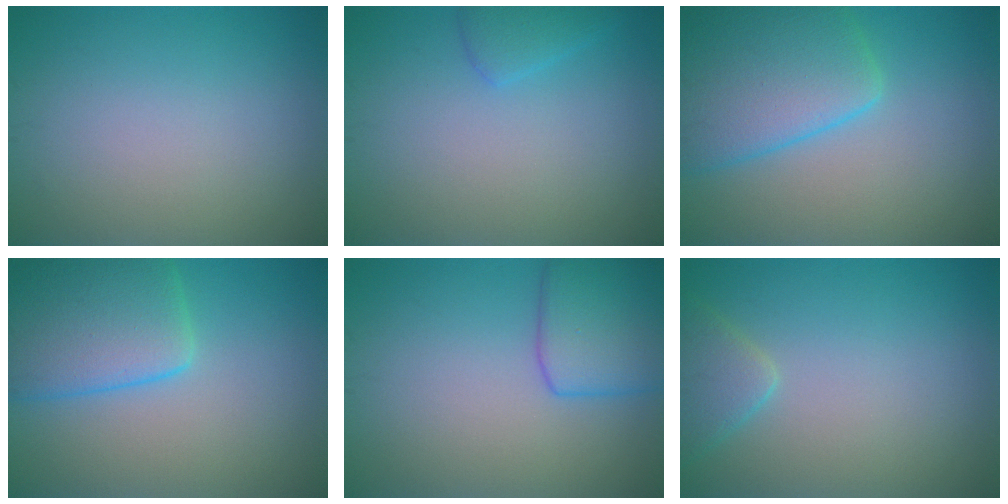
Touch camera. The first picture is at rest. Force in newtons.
{"total": 1.7, "press": 1.7, "slide": 0.1}
{"total": 7.9, "press": 7.9, "slide": 0.4}
{"total": 7.3, "press": 7.2, "slide": 0.6}
{"total": 5.0, "press": 5.0, "slide": 0.3}
{"total": 2.5, "press": 2.5, "slide": 0.2}